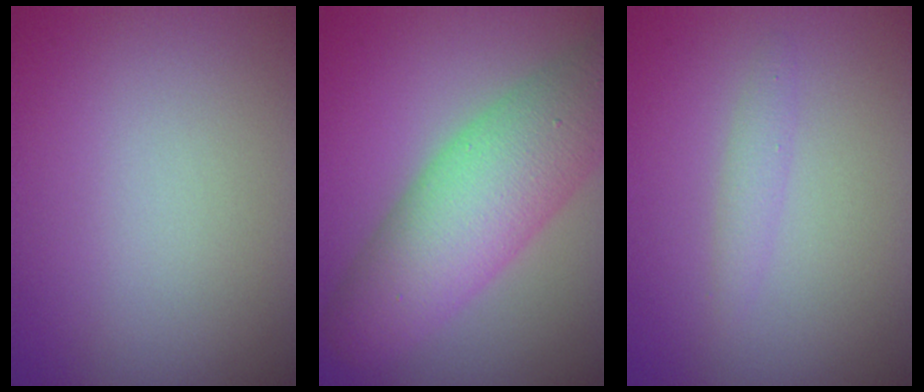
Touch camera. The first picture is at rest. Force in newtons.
{"total": 8.8, "press": 8.8, "slide": 0.3}
{"total": 1.1, "press": 1.1, "slide": 0.1}